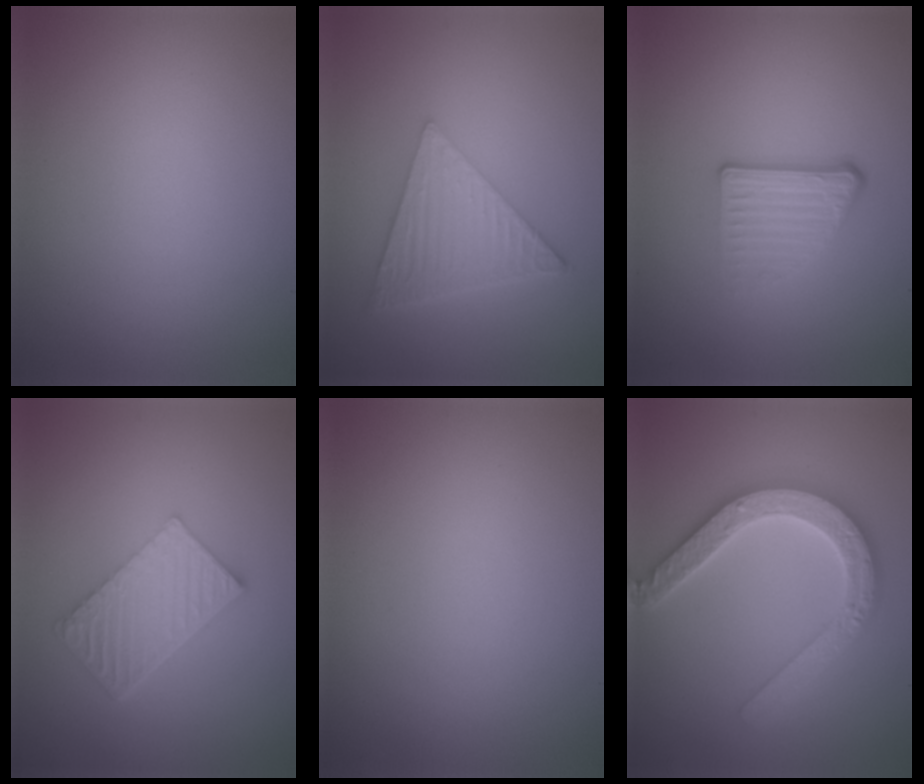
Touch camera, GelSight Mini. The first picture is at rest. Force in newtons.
{"total": 6.4, "press": 4.4, "slide": 4.7}
{"total": 3.6, "press": 2.3, "slide": 2.7}
{"total": 6.1, "press": 4.1, "slide": 4.4}
{"total": 0.0}
{"total": 5.2, "press": 5.1, "slide": 0.9}